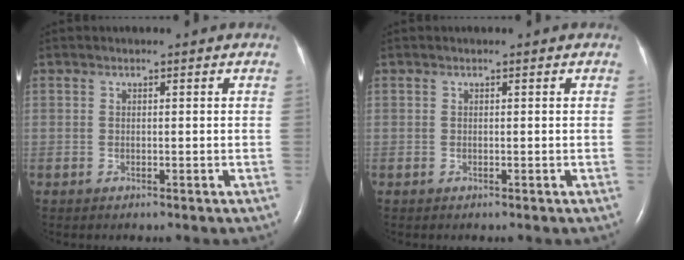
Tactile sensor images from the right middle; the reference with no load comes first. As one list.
[{"total": 0.0}]